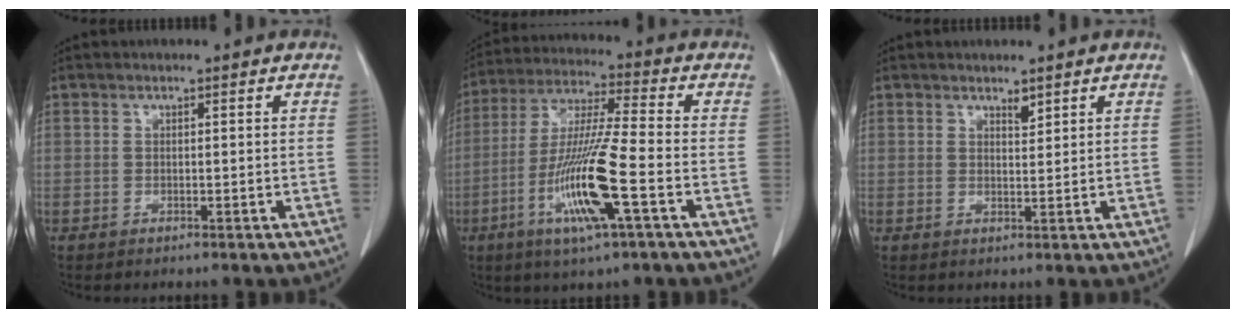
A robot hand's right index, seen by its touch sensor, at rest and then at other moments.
{"total": 14.2, "force": [-4.9, 0.2, 13.3], "torque": [-0.269, -0.017, -0.095]}
{"total": 1.4, "force": [1.2, 0.3, 0.6], "torque": [-0.012, -0.006, 0.021]}